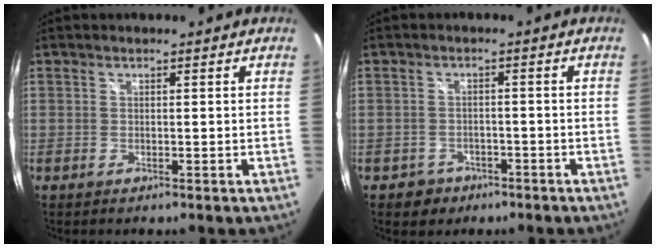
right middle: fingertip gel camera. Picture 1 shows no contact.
{"total": 4.1, "force": [-2.4, 3.3, 0.6], "torque": [-0.026, 0.003, -0.033]}